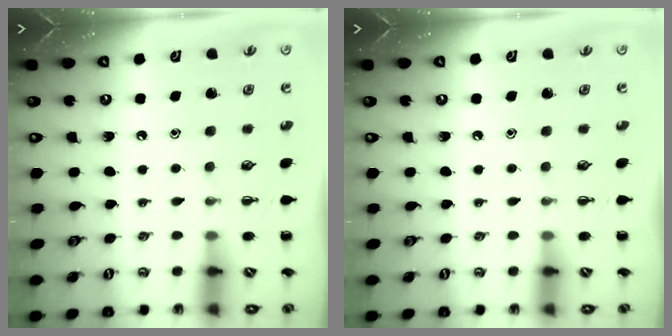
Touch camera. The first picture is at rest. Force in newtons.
{"total": 0.0}